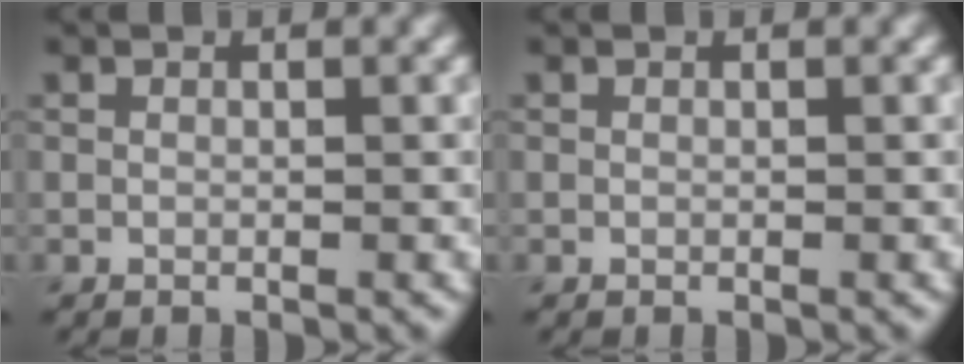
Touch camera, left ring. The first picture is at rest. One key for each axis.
{"total": 0.0}